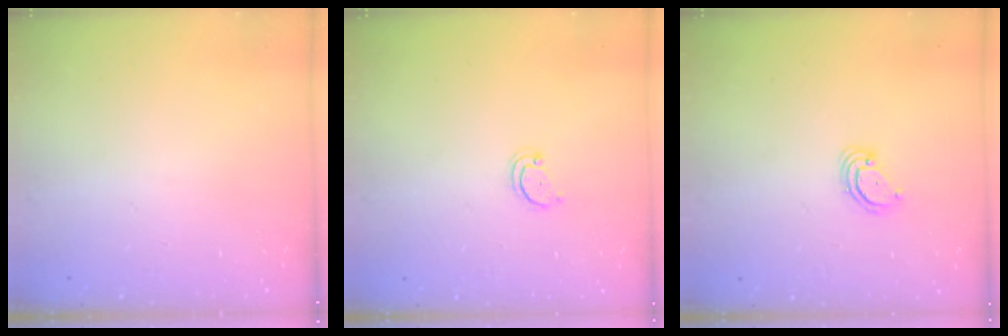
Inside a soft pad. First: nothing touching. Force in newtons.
{"total": 2.2, "press": 2.2, "slide": 0.4}
{"total": 3.8, "press": 3.8, "slide": 0.3}